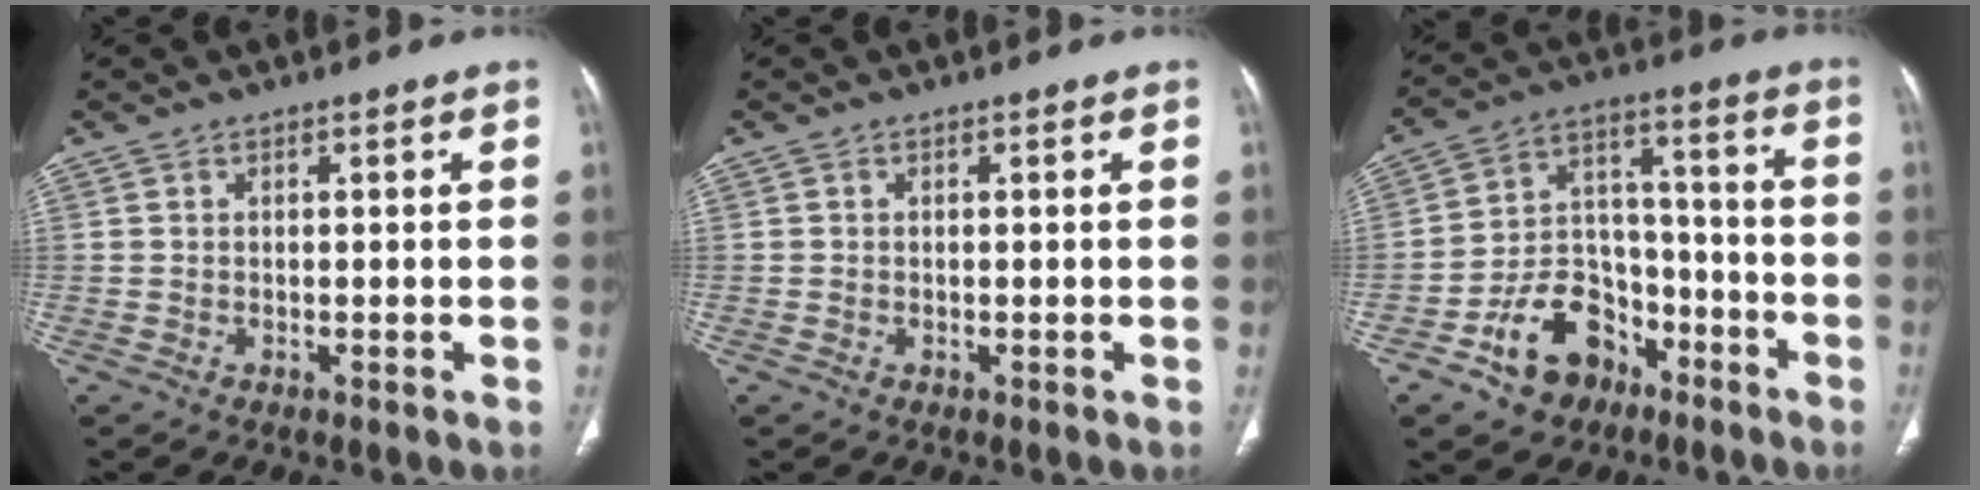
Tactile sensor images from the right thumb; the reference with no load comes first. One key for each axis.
{"total": 0.0}
{"total": 14.2, "fx": -7.7, "fy": 10.2, "fz": 6.2, "tx": -0.055, "ty": 0.078, "tz": -0.126}